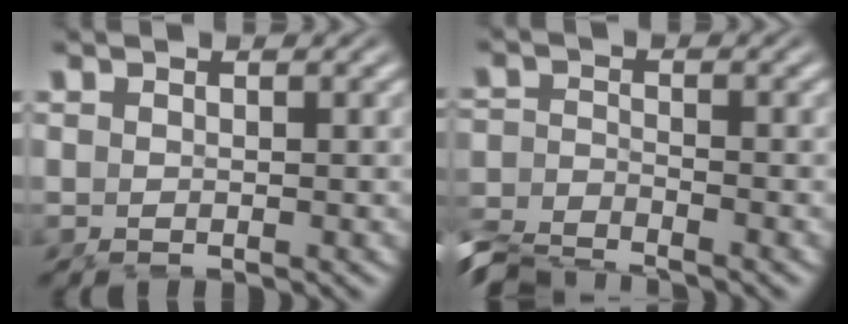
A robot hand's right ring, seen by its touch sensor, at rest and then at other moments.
{"total": 4.7, "force": [-4.5, 1.2, 0.5], "torque": [-0.017, -0.026, -0.080]}